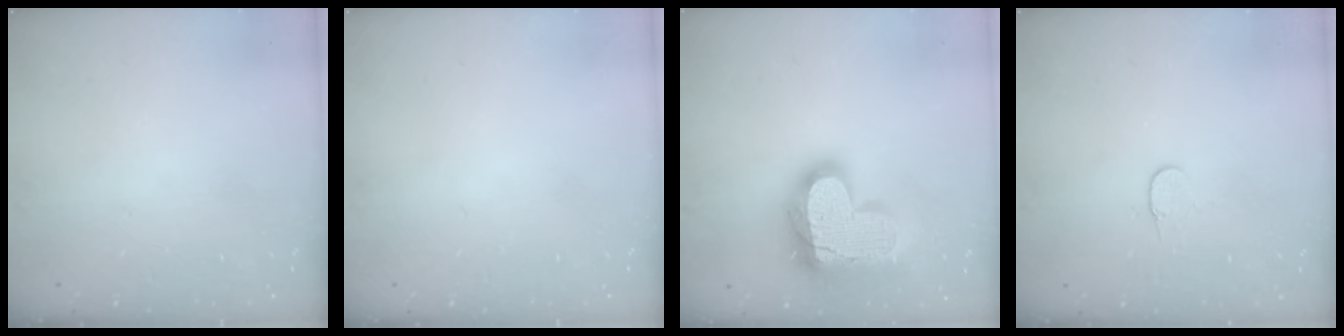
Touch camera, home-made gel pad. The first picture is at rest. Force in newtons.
{"total": 0.0}
{"total": 23.4, "press": 23.3, "slide": 1.7}
{"total": 4.9, "press": 4.9, "slide": 0.4}